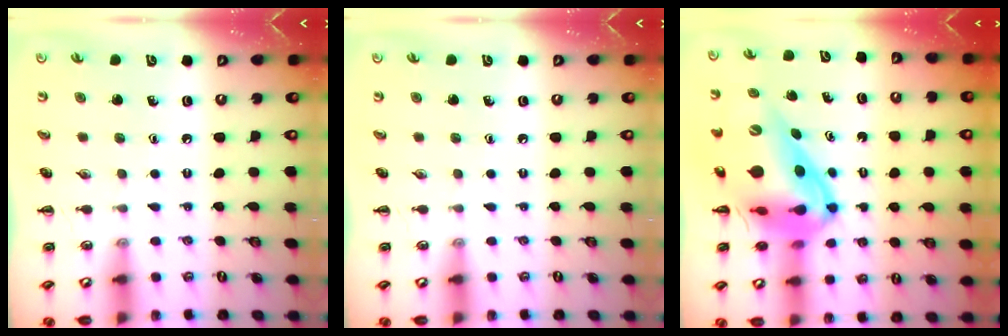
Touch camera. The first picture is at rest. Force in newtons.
{"total": 0.0}
{"total": 16.4, "press": 15.7, "slide": 4.4}